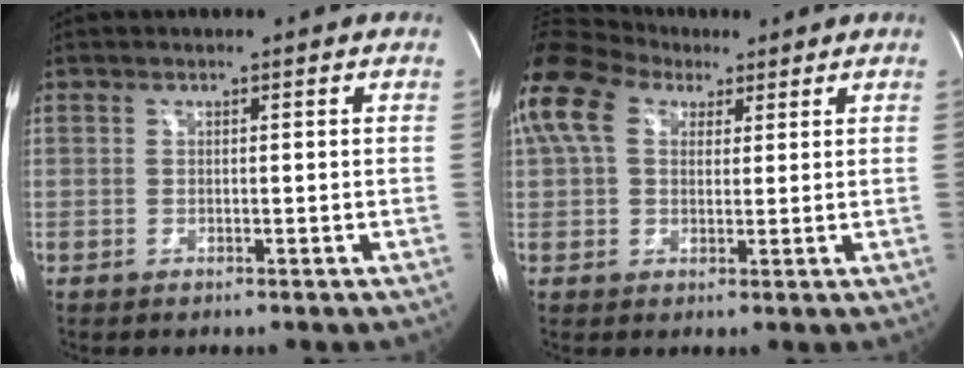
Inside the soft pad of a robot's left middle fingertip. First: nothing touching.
{"total": 19.5, "force": [10.3, 12.8, 10.7], "torque": [-0.300, 0.102, 0.192]}